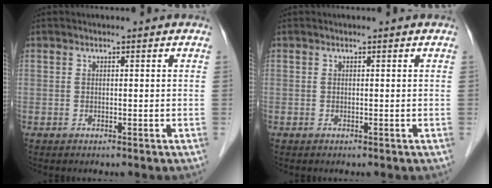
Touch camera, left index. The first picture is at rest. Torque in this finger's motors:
{"motor_torque": [-1.34, 0.34, -0.55, -0.21]}